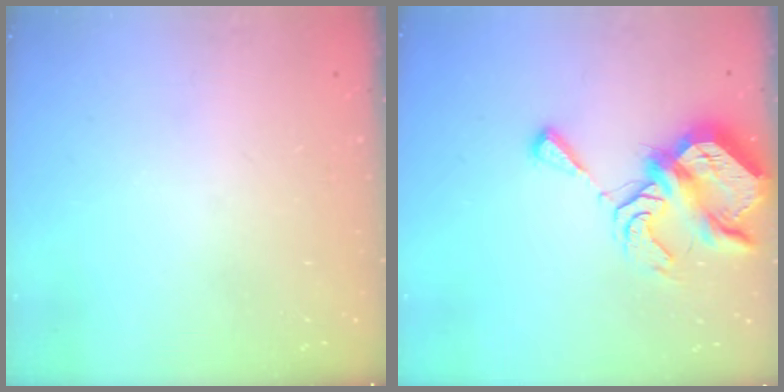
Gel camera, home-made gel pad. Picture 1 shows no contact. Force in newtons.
{"total": 10.1, "press": 10.0, "slide": 1.3}